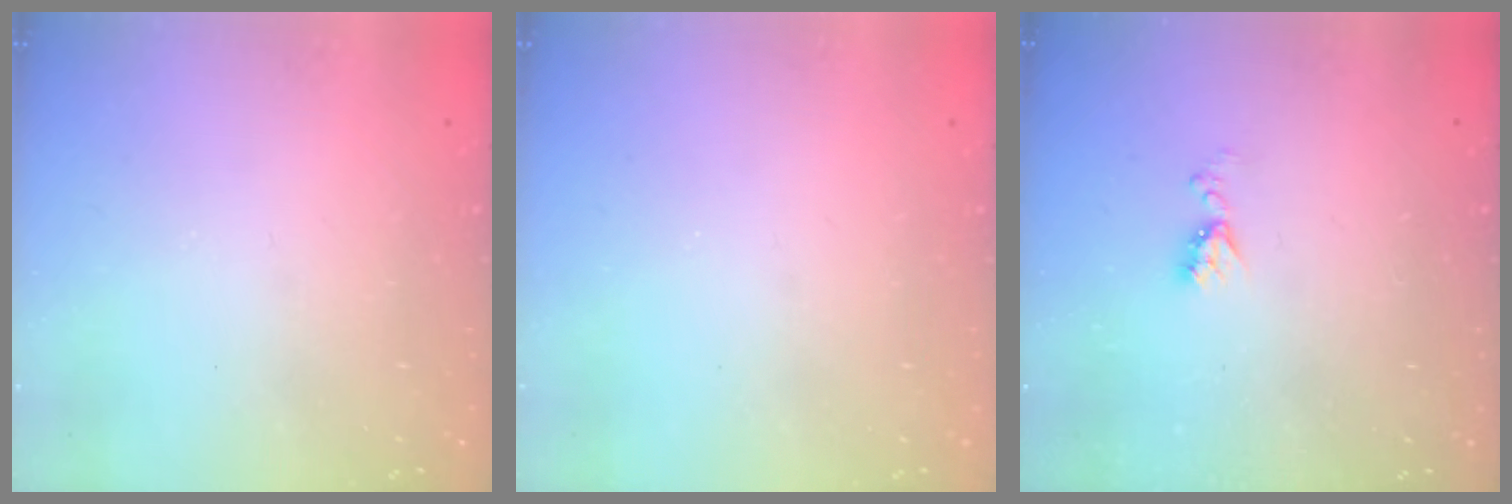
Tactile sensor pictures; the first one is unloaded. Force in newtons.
{"total": 0.0}
{"total": 5.9, "press": 5.9, "slide": 0.8}